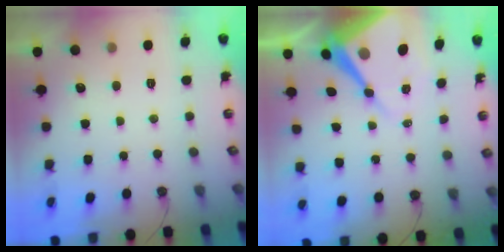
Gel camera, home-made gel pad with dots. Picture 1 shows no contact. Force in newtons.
{"total": 13.4, "press": 13.3, "slide": 1.4}